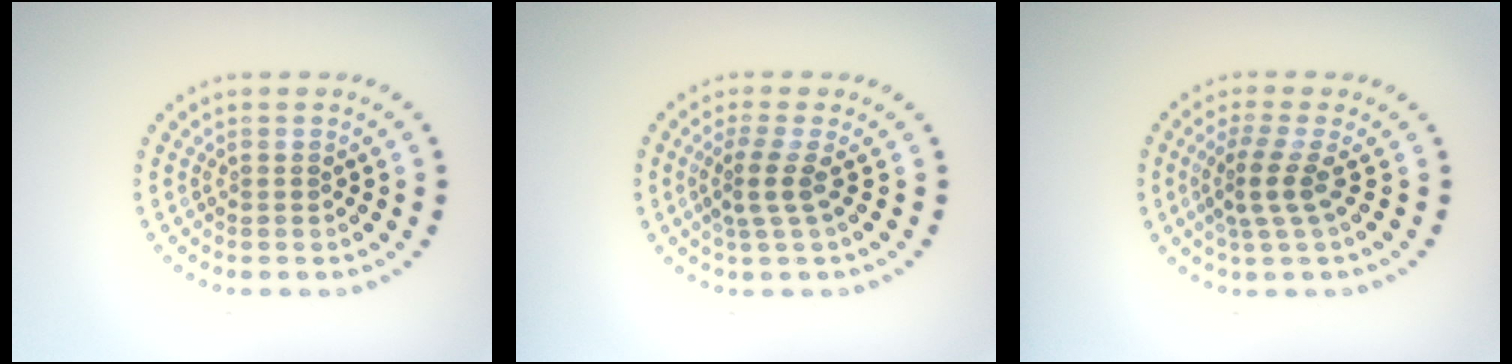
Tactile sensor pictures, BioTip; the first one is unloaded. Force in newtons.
{"total": 2.3, "press": 1.6, "slide": 1.7}
{"total": 2.7, "press": 1.9, "slide": 1.9}